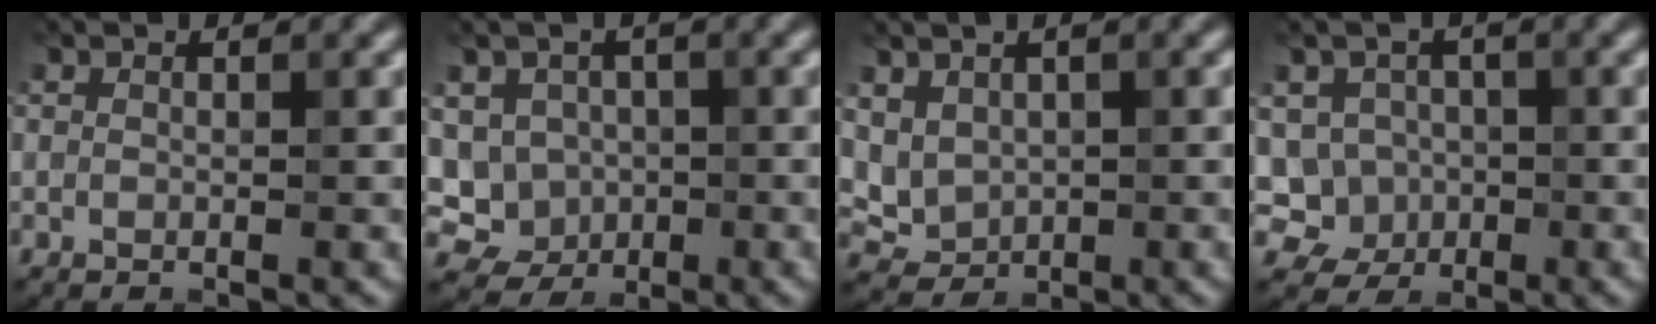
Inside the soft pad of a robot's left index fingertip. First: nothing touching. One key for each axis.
{"total": 6.1, "fx": -0.6, "fy": 5.7, "fz": 2.0, "tx": -0.030, "ty": 0.013, "tz": -0.028}
{"total": 2.9, "fx": 0.8, "fy": 2.4, "fz": 1.5, "tx": -0.034, "ty": -0.008, "tz": 0.024}
{"total": 4.2, "fx": -0.7, "fy": 4.0, "fz": 1.1, "tx": -0.002, "ty": 0.011, "tz": -0.026}